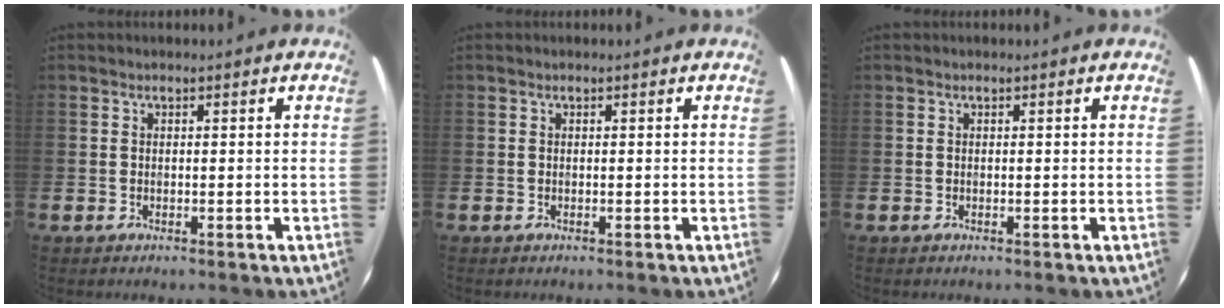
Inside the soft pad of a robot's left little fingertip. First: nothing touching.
{"total": 0.0}
{"total": 0.0}